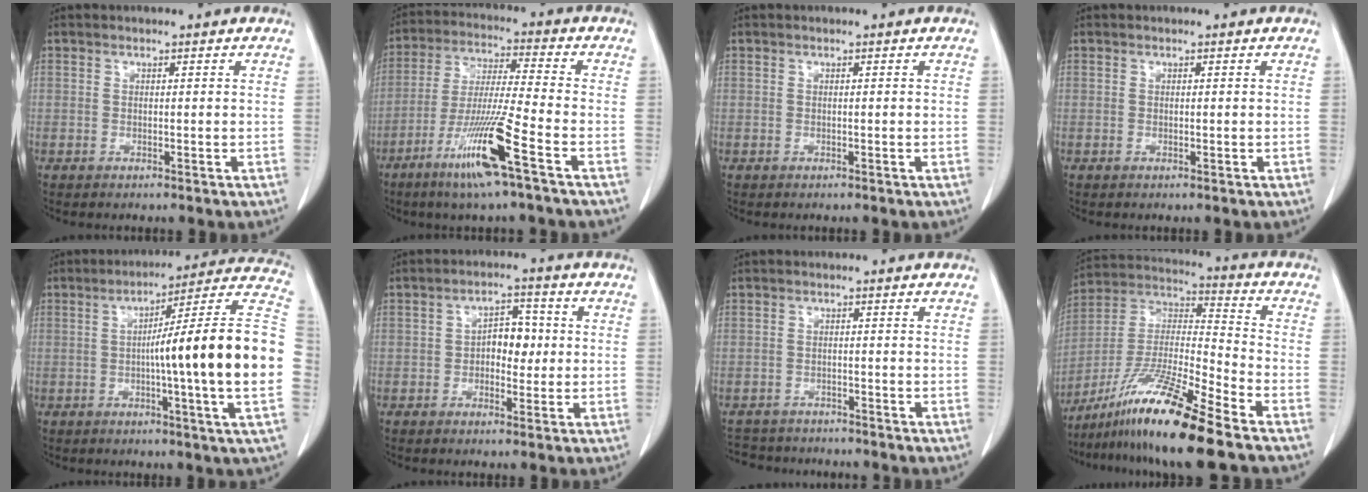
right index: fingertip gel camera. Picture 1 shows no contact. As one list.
[{"total": 12.7, "force": [-6.6, -0.9, 10.9], "torque": [-0.216, -0.028, -0.126]}, {"total": 0.0}, {"total": 0.0}, {"total": 21.3, "force": [-1.5, -1.4, 21.2], "torque": [-0.233, 0.025, -0.035]}, {"total": 4.8, "force": [-0.1, 2.8, 3.9], "torque": [-0.058, 0.014, -0.002]}, {"total": 5.5, "force": [-5.2, 1.9, 0.4], "torque": [-0.001, -0.003, -0.078]}, {"total": 16.0, "force": [-11.5, -0.6, 11.1], "torque": [-0.221, -0.019, -0.212]}]